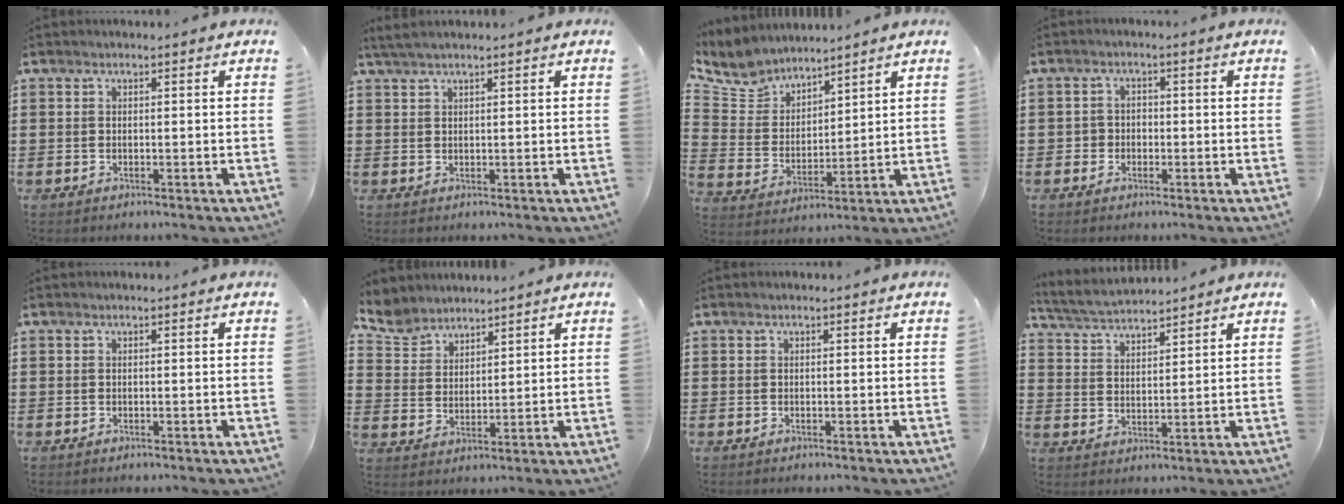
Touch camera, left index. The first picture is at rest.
{"total": 1.7, "force": [1.4, 0.0, 1.1], "torque": [-0.022, 0.000, 0.026]}
{"total": 6.8, "force": [6.4, 2.5, 0.4], "torque": [-0.050, -0.039, 0.117]}
{"total": 1.8, "force": [-0.6, 1.6, 0.3], "torque": [-0.012, 0.003, -0.016]}
{"total": 0.0}
{"total": 5.1, "force": [4.7, 2.0, 0.3], "torque": [-0.031, -0.013, 0.088]}
{"total": 0.0}
{"total": 4.0, "force": [3.9, 0.2, 0.5], "torque": [-0.028, -0.015, 0.070]}